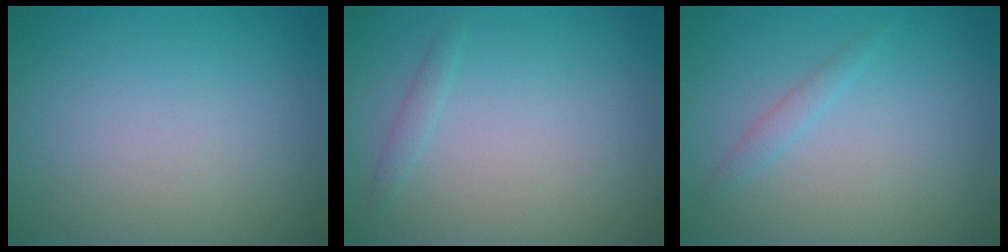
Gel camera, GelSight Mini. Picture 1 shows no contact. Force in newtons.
{"total": 0.8, "press": 0.8, "slide": 0.1}
{"total": 1.0, "press": 1.0, "slide": 0.1}